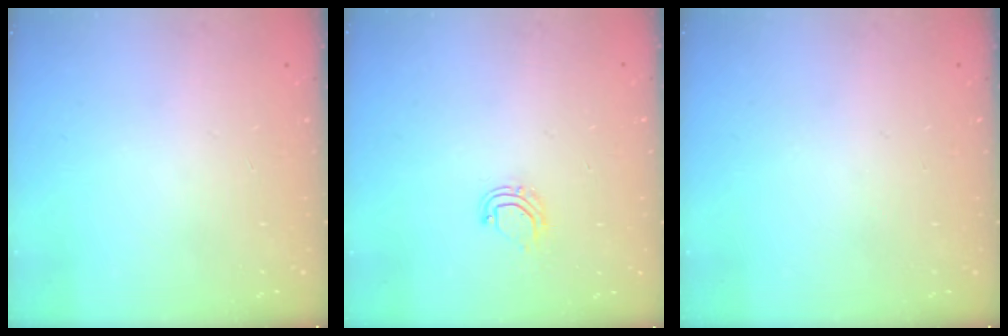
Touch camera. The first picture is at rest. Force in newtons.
{"total": 6.4, "press": 6.4, "slide": 0.4}
{"total": 0.0}